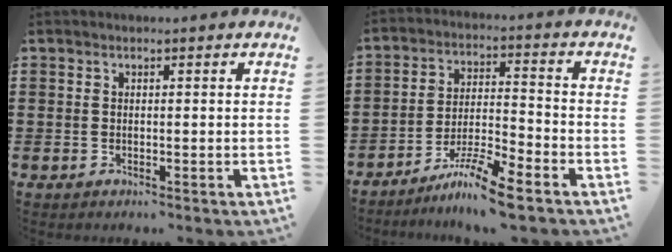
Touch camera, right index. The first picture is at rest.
{"total": 8.1, "force": [-6.5, 0.2, 4.7], "torque": [-0.097, -0.001, -0.126]}